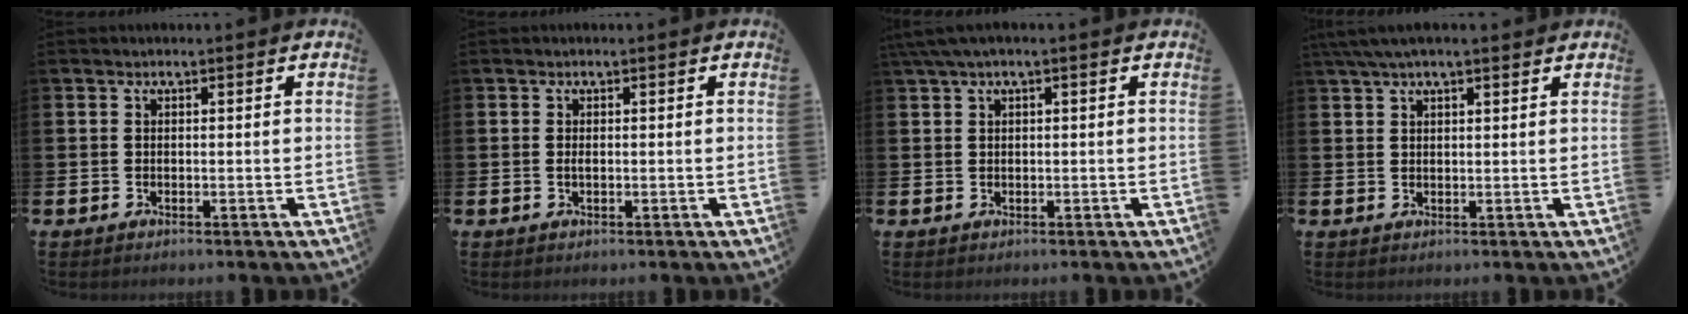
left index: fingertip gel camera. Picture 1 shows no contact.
{"total": 0.6, "force": [0.0, 0.2, 0.6], "torque": [-0.014, 0.002, 0.000]}
{"total": 1.9, "force": [0.8, 0.2, 1.7], "torque": [-0.036, 0.005, 0.016]}
{"total": 3.5, "force": [2.7, 0.8, 2.1], "torque": [-0.042, 0.000, 0.049]}